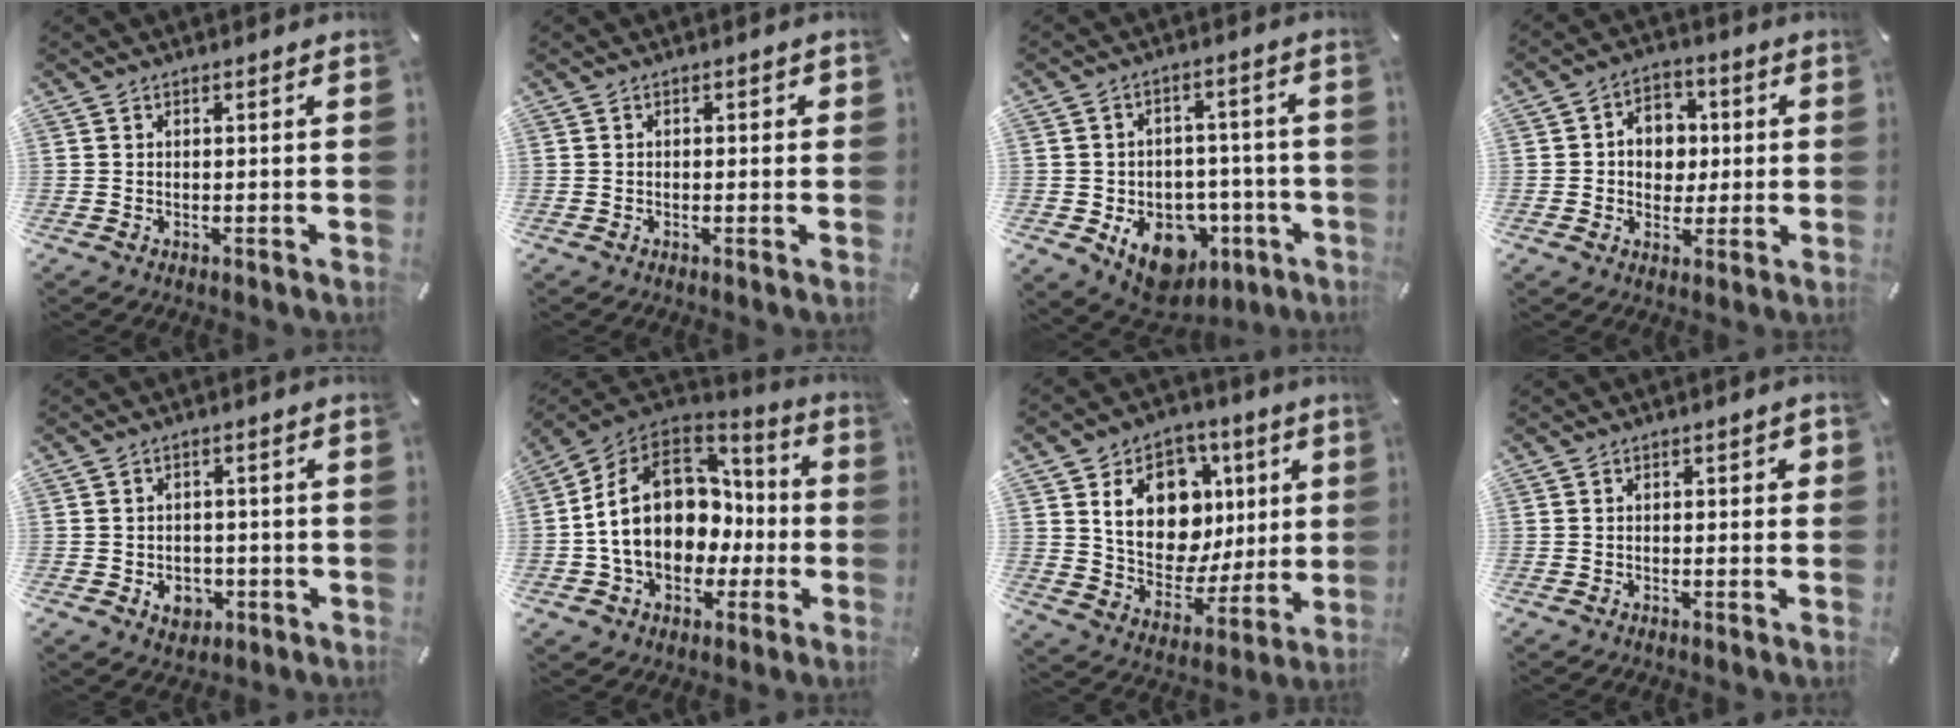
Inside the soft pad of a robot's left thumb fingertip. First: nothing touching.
{"total": 0.9, "force": [-0.3, 0.6, 0.5], "torque": [-0.010, 0.005, -0.008]}
{"total": 13.0, "force": [-6.3, 9.4, 6.3], "torque": [-0.085, 0.033, -0.100]}
{"total": 8.0, "force": [0.2, 7.0, 3.9], "torque": [-0.053, 0.013, 0.002]}
{"total": 5.8, "force": [-1.9, 4.8, 2.6], "torque": [-0.032, 0.007, -0.034]}
{"total": 19.8, "force": [-0.3, 15.5, 12.3], "torque": [-0.237, 0.004, 0.005]}
{"total": 16.8, "force": [5.2, 13.0, 9.2], "torque": [-0.150, -0.019, 0.103]}
{"total": 1.5, "force": [-0.5, 0.9, 1.0], "torque": [-0.018, 0.006, -0.011]}